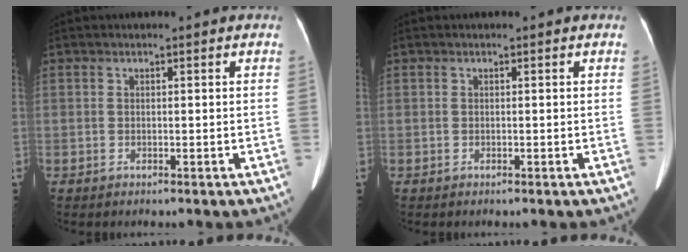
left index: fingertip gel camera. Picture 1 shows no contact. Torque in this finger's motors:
{"motor_torque": [0.00, 0.00, 0.00, 0.00]}